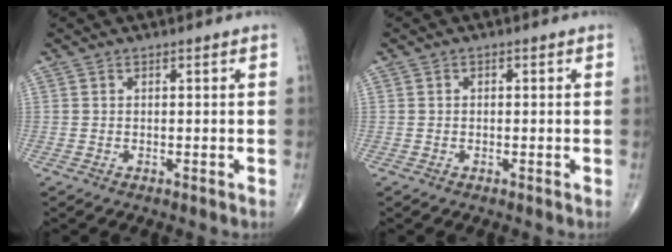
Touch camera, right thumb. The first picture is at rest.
{"total": 0.7, "force": [0.1, 0.5, 0.5], "torque": [-0.007, 0.004, 0.001]}